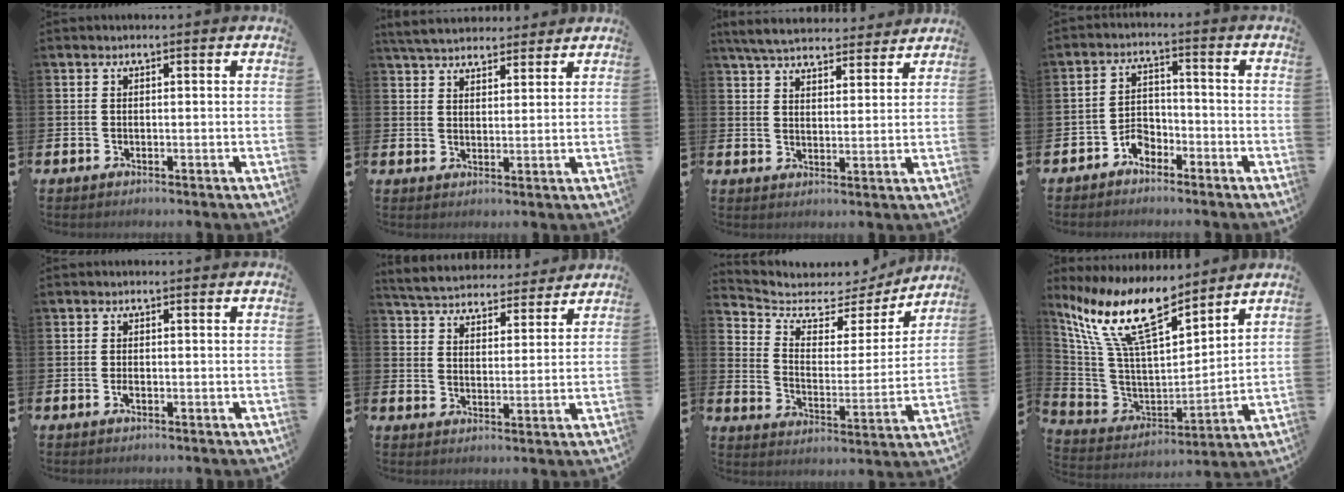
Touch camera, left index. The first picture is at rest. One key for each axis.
{"total": 5.1, "fx": 4.9, "fy": 1.3, "fz": 0.7, "tx": -0.037, "ty": -0.015, "tz": 0.092}
{"total": 6.0, "fx": 5.8, "fy": 1.1, "fz": 1.2, "tx": -0.042, "ty": -0.030, "tz": 0.105}
{"total": 3.5, "fx": -2.8, "fy": 1.9, "fz": 0.8, "tx": -0.022, "ty": 0.008, "tz": -0.059}
{"total": 1.0, "fx": -0.3, "fy": 0.5, "fz": 0.9, "tx": -0.011, "ty": -0.002, "tz": -0.008}
{"total": 5.5, "fx": 5.4, "fy": 1.2, "fz": 0.3, "tx": -0.037, "ty": -0.033, "tz": 0.095}
{"total": 5.6, "fx": 4.9, "fy": 2.6, "fz": 1.1, "tx": -0.054, "ty": -0.043, "tz": 0.076}
{"total": 14.2, "fx": 11.2, "fy": 4.0, "fz": 7.8, "tx": -0.198, "ty": -0.057, "tz": 0.202}